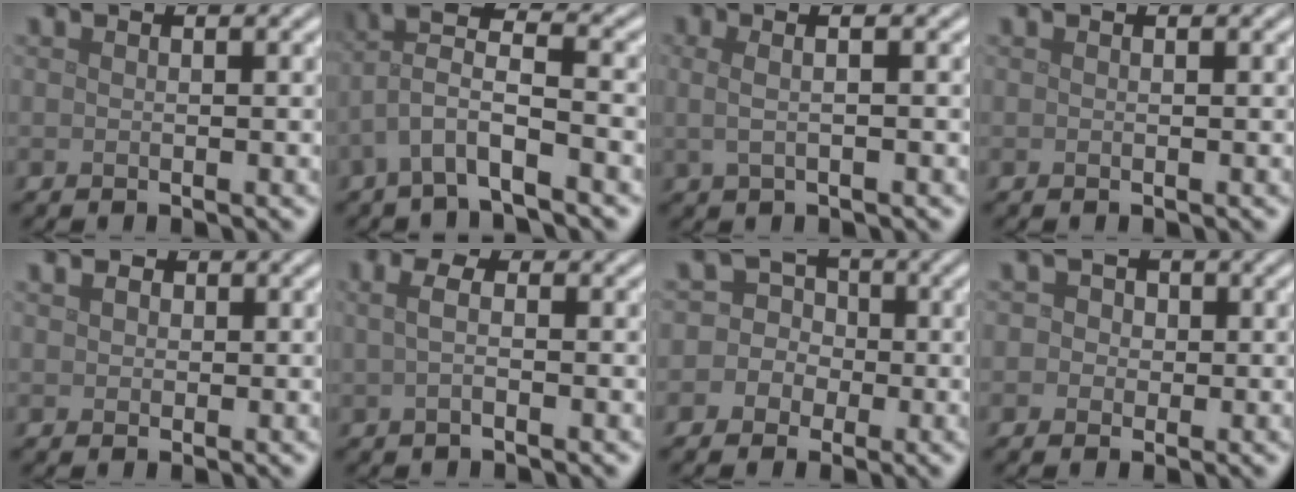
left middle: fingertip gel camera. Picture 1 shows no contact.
{"total": 4.8, "force": [-1.5, 1.5, 4.3], "torque": [-0.086, 0.013, -0.035]}
{"total": 3.0, "force": [0.6, 1.3, 2.6], "torque": [-0.040, 0.006, -0.004]}
{"total": 0.0}
{"total": 1.5, "force": [0.7, 1.2, 0.6], "torque": [-0.010, 0.010, 0.002]}
{"total": 2.0, "force": [0.1, 0.9, 1.8], "torque": [-0.036, 0.006, -0.006]}
{"total": 5.0, "force": [-0.6, 4.9, 1.0], "torque": [0.006, 0.030, -0.048]}
{"total": 2.8, "force": [0.7, 2.5, 1.1], "torque": [0.007, 0.014, -0.013]}